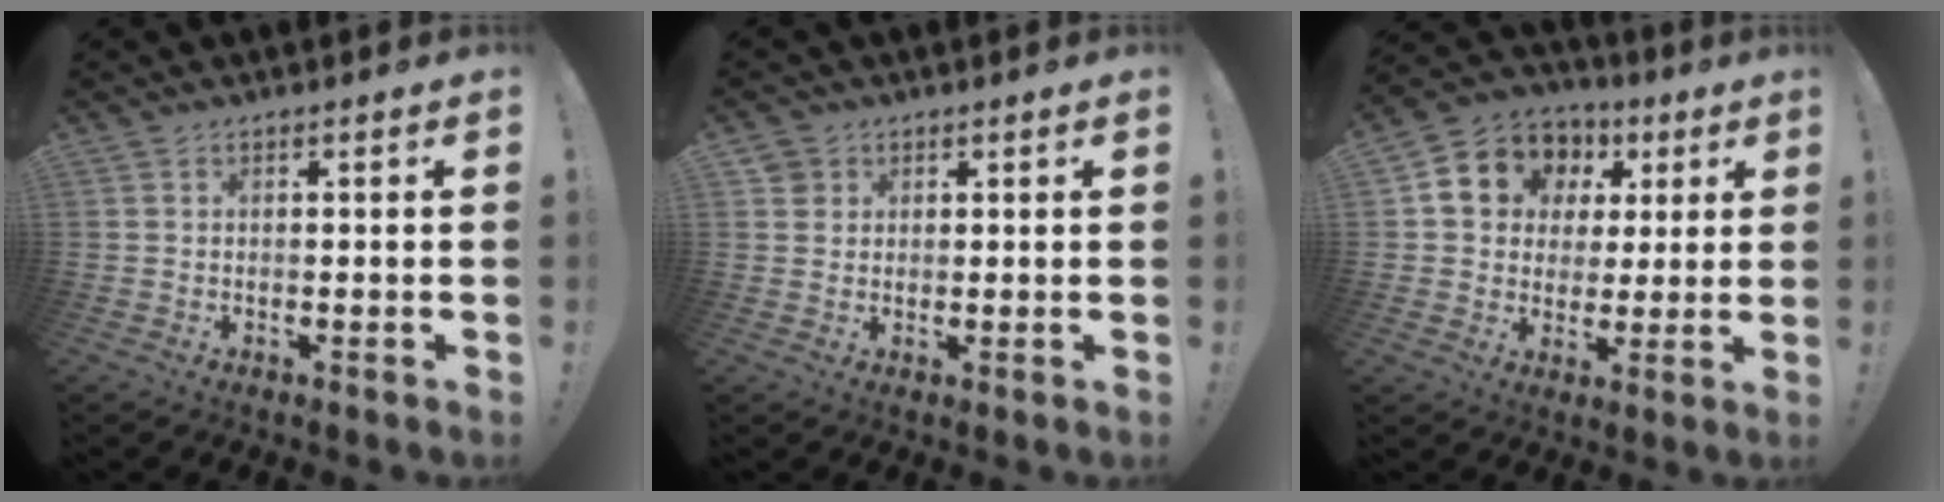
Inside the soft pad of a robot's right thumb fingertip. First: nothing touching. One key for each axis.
{"total": 3.2, "fx": 1.4, "fy": 2.8, "fz": 0.5, "tx": -0.003, "ty": -0.004, "tz": 0.026}
{"total": 11.6, "fx": 4.1, "fy": 9.9, "fz": 4.5, "tx": -0.065, "ty": -0.017, "tz": 0.084}